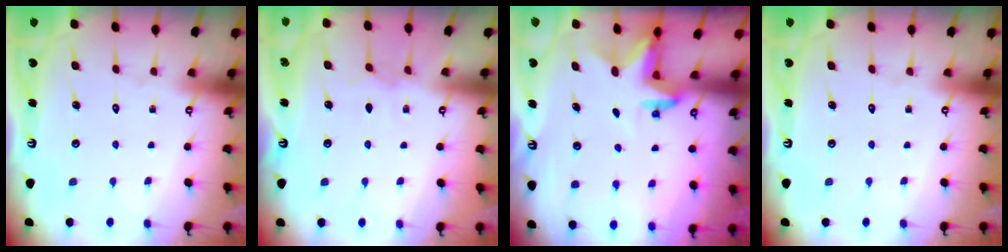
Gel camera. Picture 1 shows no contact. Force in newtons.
{"total": 3.9, "press": 3.9, "slide": 0.7}
{"total": 2.4, "press": 2.3, "slide": 0.4}
{"total": 0.0}